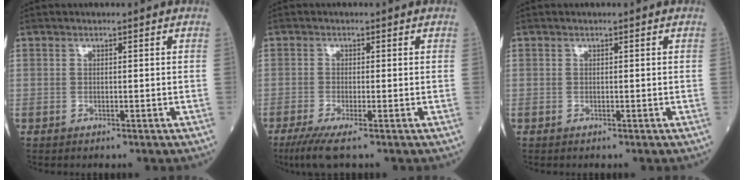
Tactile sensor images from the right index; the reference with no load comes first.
{"total": 4.3, "force": [-2.7, 0.3, 3.4], "torque": [-0.067, -0.015, -0.053]}
{"total": 0.0}